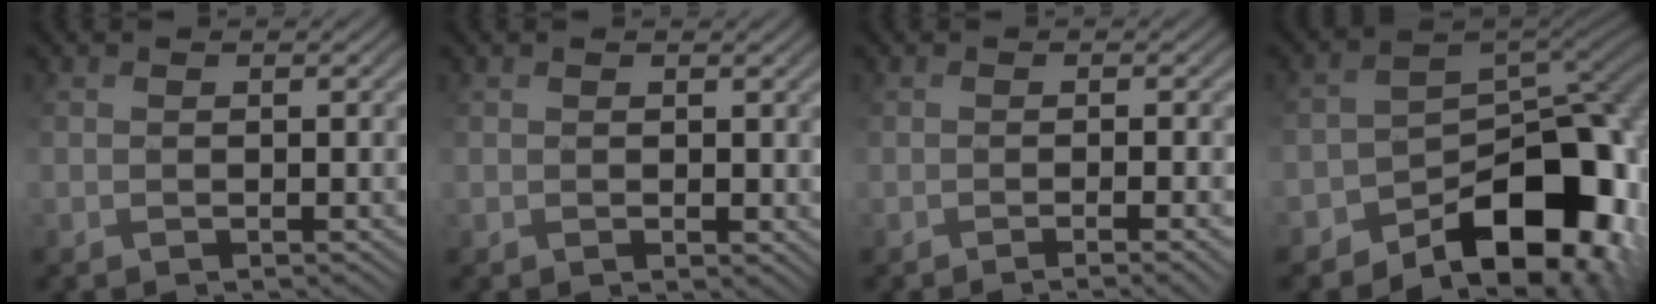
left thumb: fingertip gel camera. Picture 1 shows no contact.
{"total": 1.6, "force": [0.4, 1.4, 0.8], "torque": [-0.016, 0.000, 0.004]}
{"total": 3.8, "force": [-1.9, 1.0, 3.2], "torque": [-0.035, 0.000, -0.008]}
{"total": 13.2, "force": [-7.3, 7.2, 8.3], "torque": [-0.109, -0.014, -0.110]}